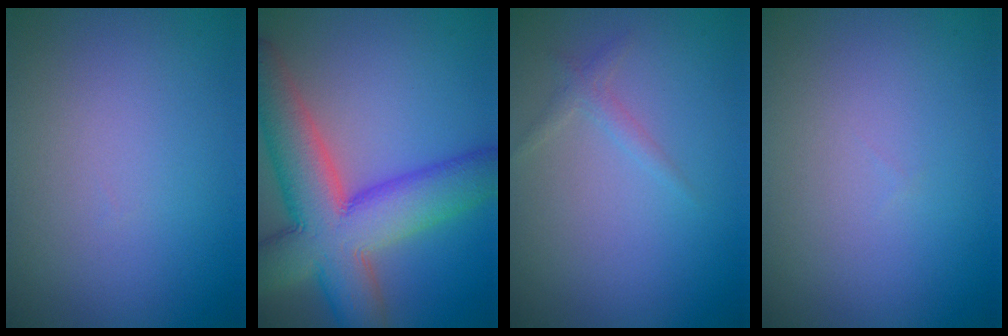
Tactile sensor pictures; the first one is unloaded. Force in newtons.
{"total": 11.9, "press": 11.8, "slide": 0.6}
{"total": 1.1, "press": 1.1, "slide": 0.1}
{"total": 0.0}